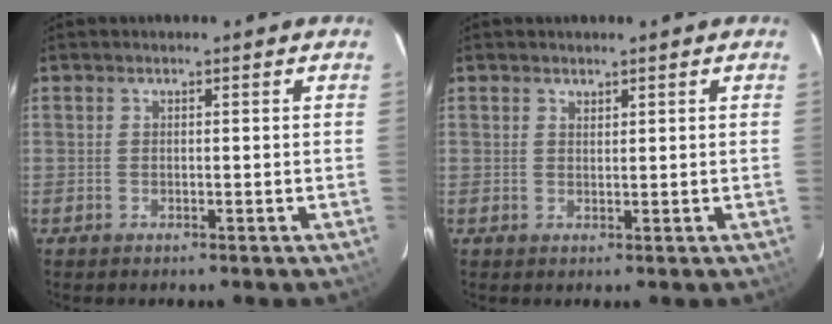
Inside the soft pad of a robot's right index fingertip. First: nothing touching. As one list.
[{"total": 0.9, "force": [0.8, 0.5, 0.1], "torque": [-0.003, 0.002, 0.015]}]